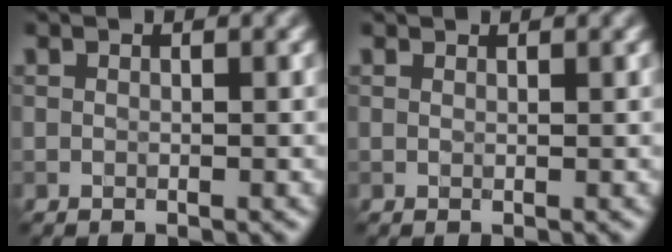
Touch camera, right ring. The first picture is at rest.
{"total": 0.7, "force": [0.6, 0.3, 0.2], "torque": [-0.007, -0.002, 0.007]}